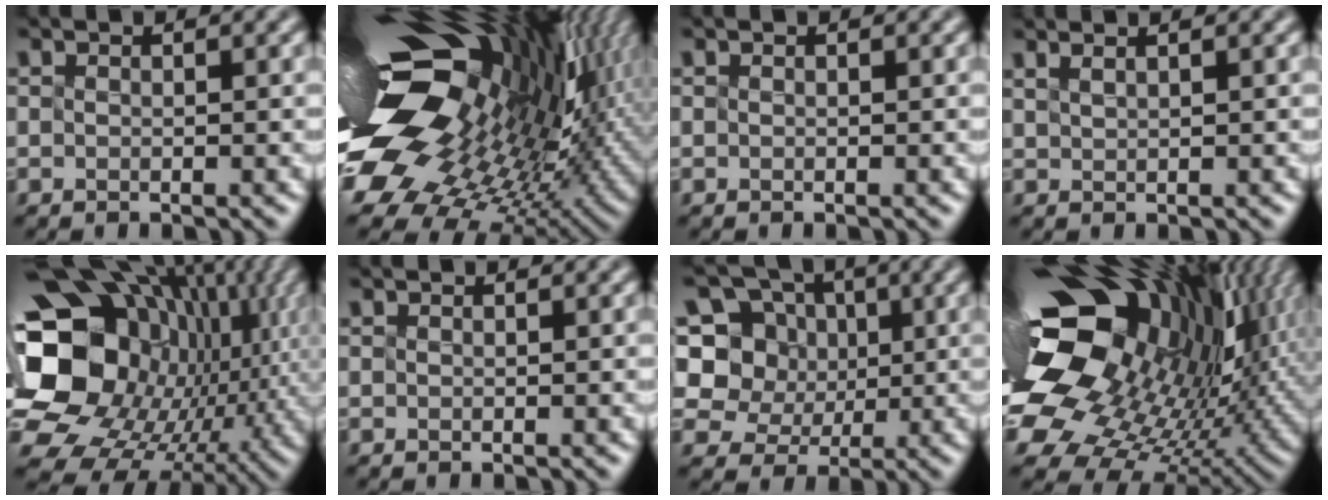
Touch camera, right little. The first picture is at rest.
{"total": 19.0, "force": [1.5, 11.4, 15.1], "torque": [-0.276, -0.035, 0.037]}
{"total": 0.0}
{"total": 2.3, "force": [1.8, 0.8, 1.3], "torque": [-0.002, 0.022, 0.013]}
{"total": 21.4, "force": [0.3, 17.5, 12.2], "torque": [-0.247, -0.028, 0.005]}
{"total": 0.0}
{"total": 6.9, "force": [1.3, 6.2, 2.7], "torque": [-0.048, 0.023, 0.005]}
{"total": 18.4, "force": [2.9, 12.2, 13.6], "torque": [-0.258, -0.041, 0.083]}